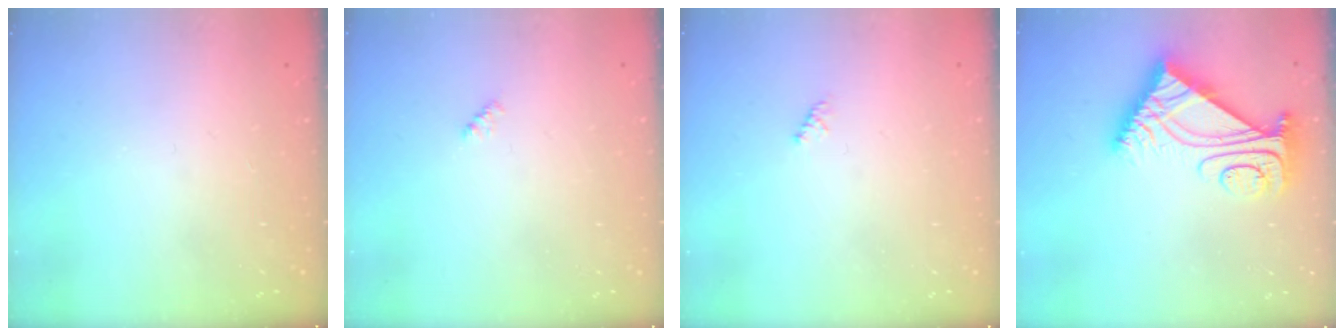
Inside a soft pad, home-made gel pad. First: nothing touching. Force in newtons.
{"total": 2.4, "press": 2.4, "slide": 0.4}
{"total": 1.5, "press": 1.4, "slide": 0.4}
{"total": 9.6, "press": 9.6, "slide": 0.9}